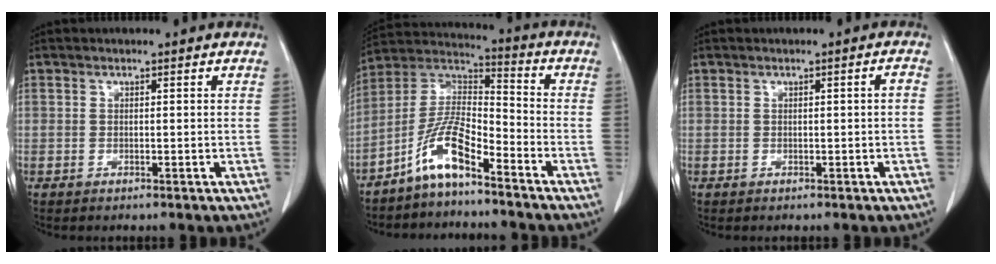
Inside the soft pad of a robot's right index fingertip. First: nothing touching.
{"total": 9.3, "force": [-6.3, 2.2, 6.5], "torque": [-0.135, 0.019, -0.123]}
{"total": 1.0, "force": [-0.2, 0.0, 1.0], "torque": [-0.014, 0.001, 0.000]}